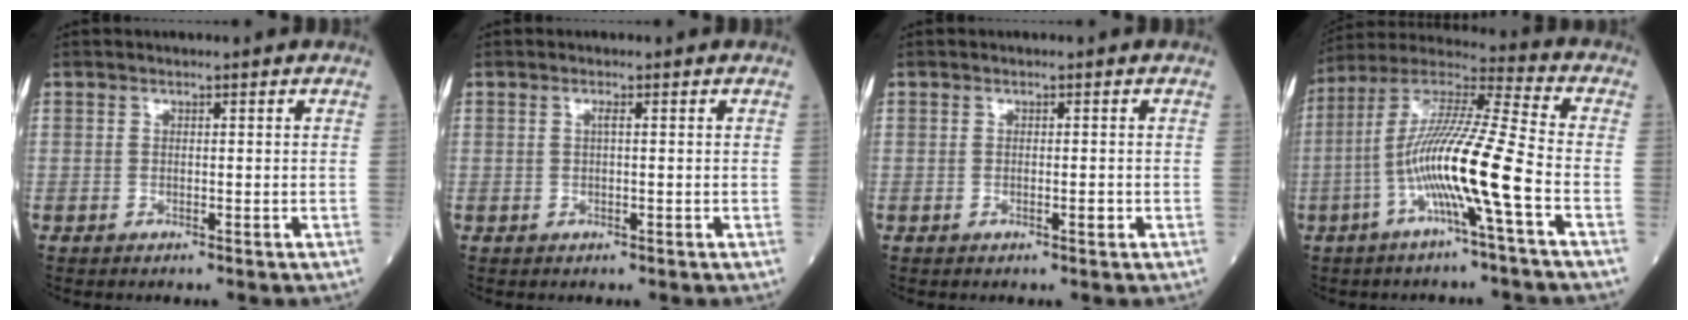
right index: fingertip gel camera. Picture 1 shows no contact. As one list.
[{"total": 0.6, "force": [0.1, -0.1, 0.6], "torque": [-0.013, 0.000, 0.002]}, {"total": 0.9, "force": [-0.3, 0.2, 0.9], "torque": [-0.016, -0.001, -0.003]}, {"total": 14.3, "force": [-4.5, -0.8, 13.6], "torque": [-0.264, 0.010, -0.093]}]